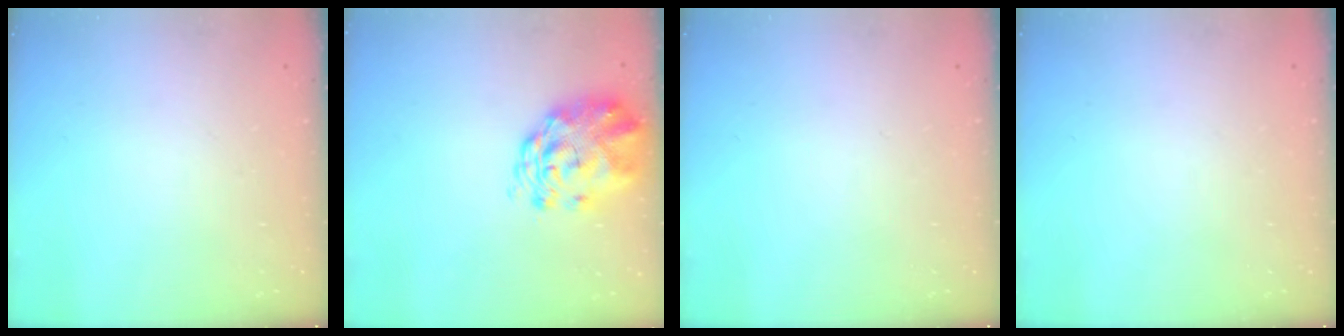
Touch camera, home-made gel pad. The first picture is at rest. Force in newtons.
{"total": 3.5, "press": 3.3, "slide": 1.1}
{"total": 0.0}
{"total": 0.0}